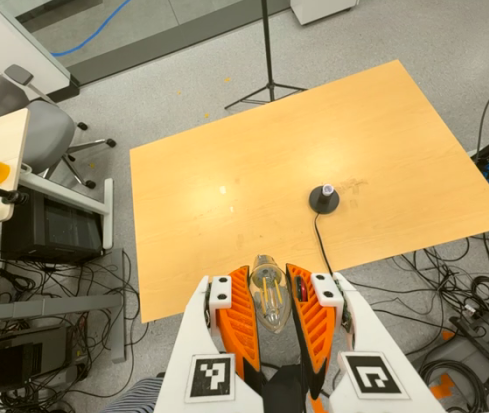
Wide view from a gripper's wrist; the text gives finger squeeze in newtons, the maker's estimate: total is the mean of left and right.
{"total": 20.7, "left": 23.1, "right": 18.3}